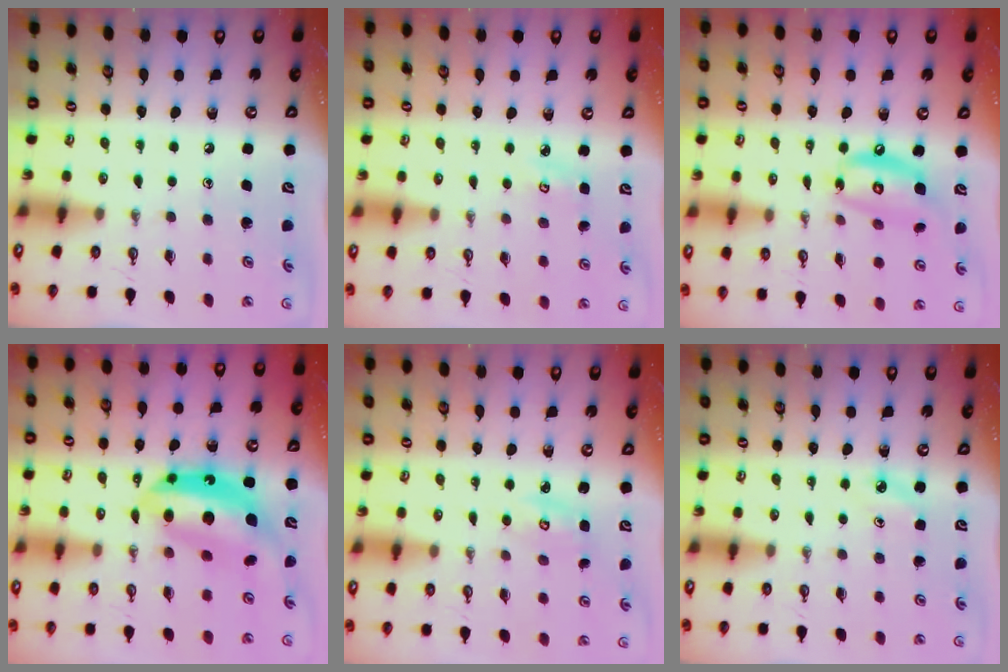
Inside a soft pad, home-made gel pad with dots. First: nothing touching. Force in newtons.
{"total": 3.2, "press": 3.2, "slide": 0.4}
{"total": 12.2, "press": 12.1, "slide": 1.2}
{"total": 14.2, "press": 14.1, "slide": 1.2}
{"total": 2.7, "press": 2.7, "slide": 0.3}
{"total": 4.2, "press": 4.2, "slide": 0.4}